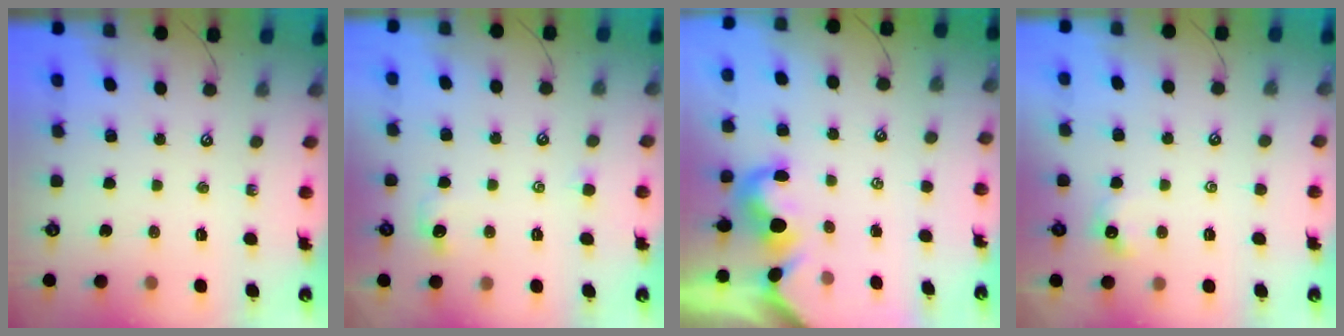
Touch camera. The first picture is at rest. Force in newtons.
{"total": 1.6, "press": 1.4, "slide": 0.7}
{"total": 1.5, "press": 1.4, "slide": 0.6}
{"total": 1.3, "press": 1.2, "slide": 0.4}